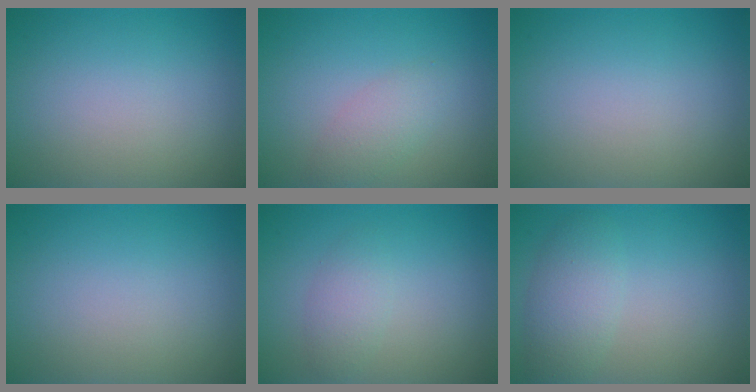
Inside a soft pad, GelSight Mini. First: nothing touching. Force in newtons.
{"total": 2.1, "press": 2.1, "slide": 0.0}
{"total": 0.0}
{"total": 0.0}
{"total": 1.8, "press": 1.8, "slide": 0.1}
{"total": 2.6, "press": 2.6, "slide": 0.2}